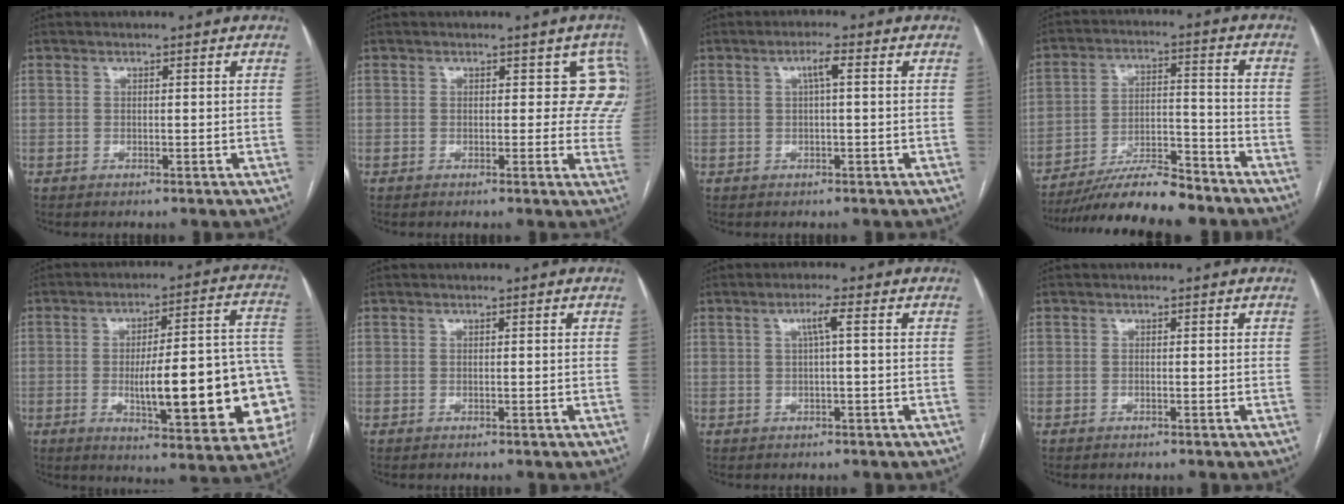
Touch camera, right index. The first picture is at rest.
{"total": 6.4, "force": [2.3, 4.1, 4.3], "torque": [-0.013, 0.002, 0.010]}
{"total": 2.3, "force": [0.6, 0.2, 2.3], "torque": [-0.043, 0.006, 0.009]}
{"total": 13.0, "force": [-11.5, 1.6, 6.0], "torque": [-0.097, 0.005, -0.196]}
{"total": 22.3, "force": [-4.1, 4.4, 21.5], "torque": [-0.227, 0.026, -0.040]}
{"total": 0.0}
{"total": 2.3, "force": [0.5, -0.3, 2.3], "torque": [-0.045, 0.003, 0.009]}
{"total": 0.0}